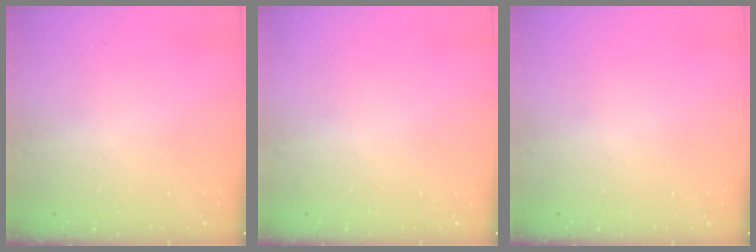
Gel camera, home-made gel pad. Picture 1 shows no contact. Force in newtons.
{"total": 0.0}
{"total": 0.0}